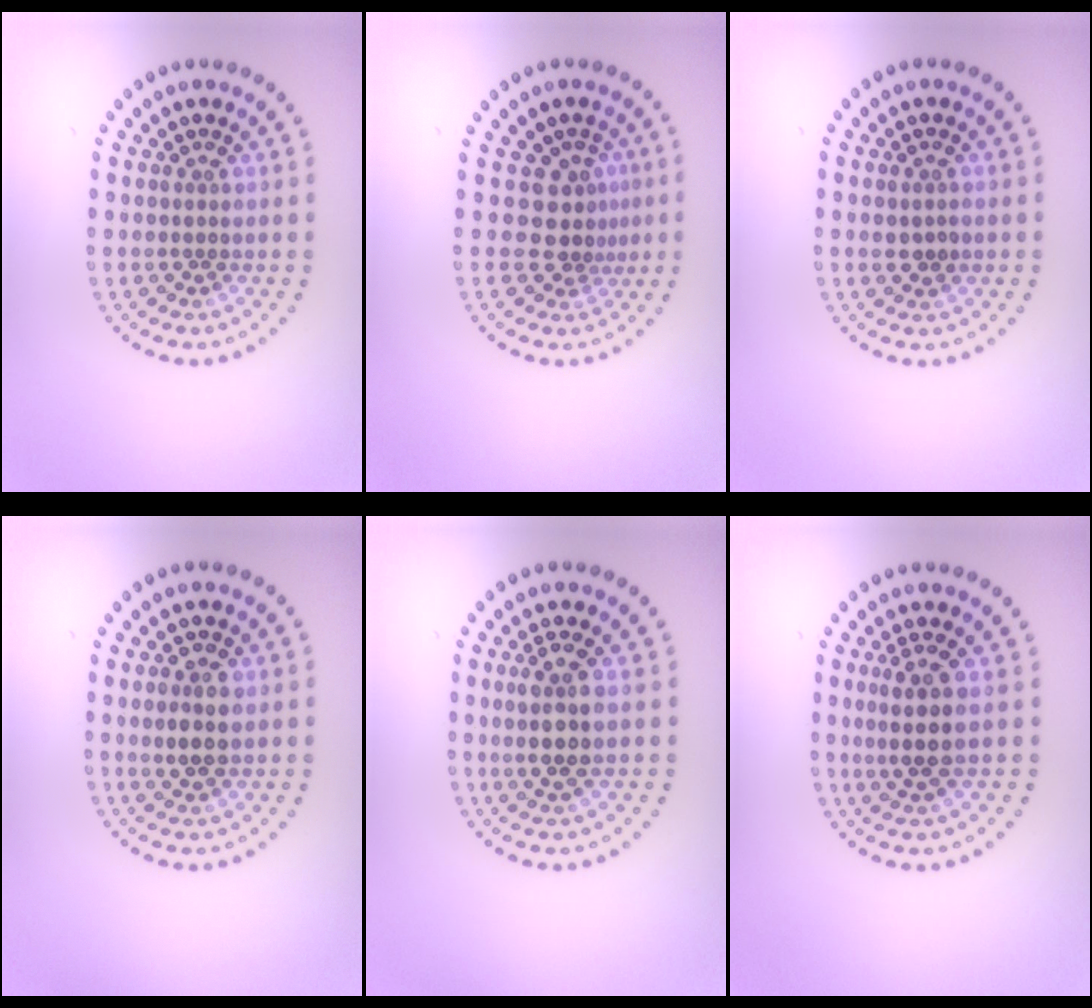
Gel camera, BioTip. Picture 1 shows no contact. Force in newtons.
{"total": 2.8, "press": 1.9, "slide": 2.0}
{"total": 1.5, "press": 1.5, "slide": 0.1}
{"total": 2.7, "press": 2.7, "slide": 0.4}
{"total": 2.8, "press": 2.5, "slide": 1.1}
{"total": 2.9, "press": 2.4, "slide": 1.6}